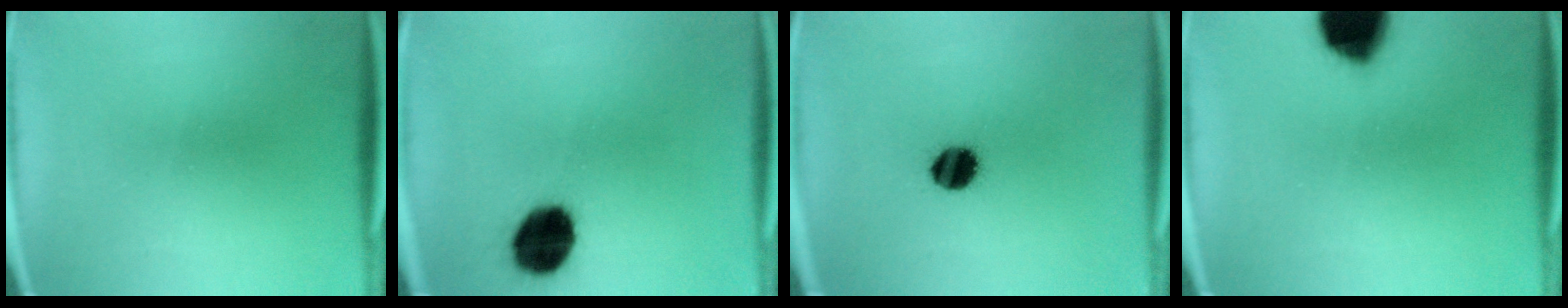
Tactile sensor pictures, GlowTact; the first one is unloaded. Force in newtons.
{"total": 13.7}
{"total": 7.7}
{"total": 17.6}